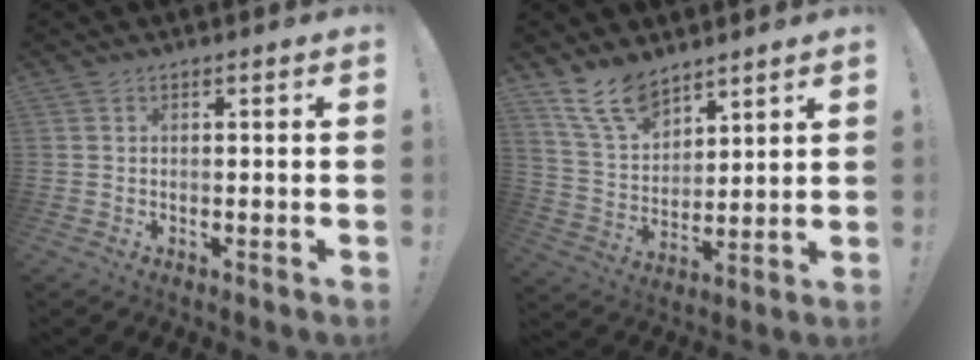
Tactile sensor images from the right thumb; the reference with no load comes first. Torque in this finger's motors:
{"motor_torque": [0.10, 0.13, 0.40, 0.40, 0.01]}